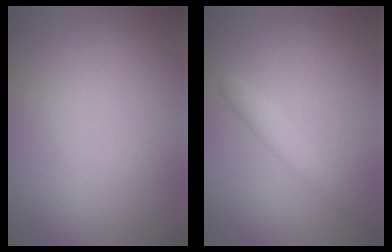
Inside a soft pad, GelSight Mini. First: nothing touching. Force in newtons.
{"total": 2.4, "press": 2.4, "slide": 0.2}